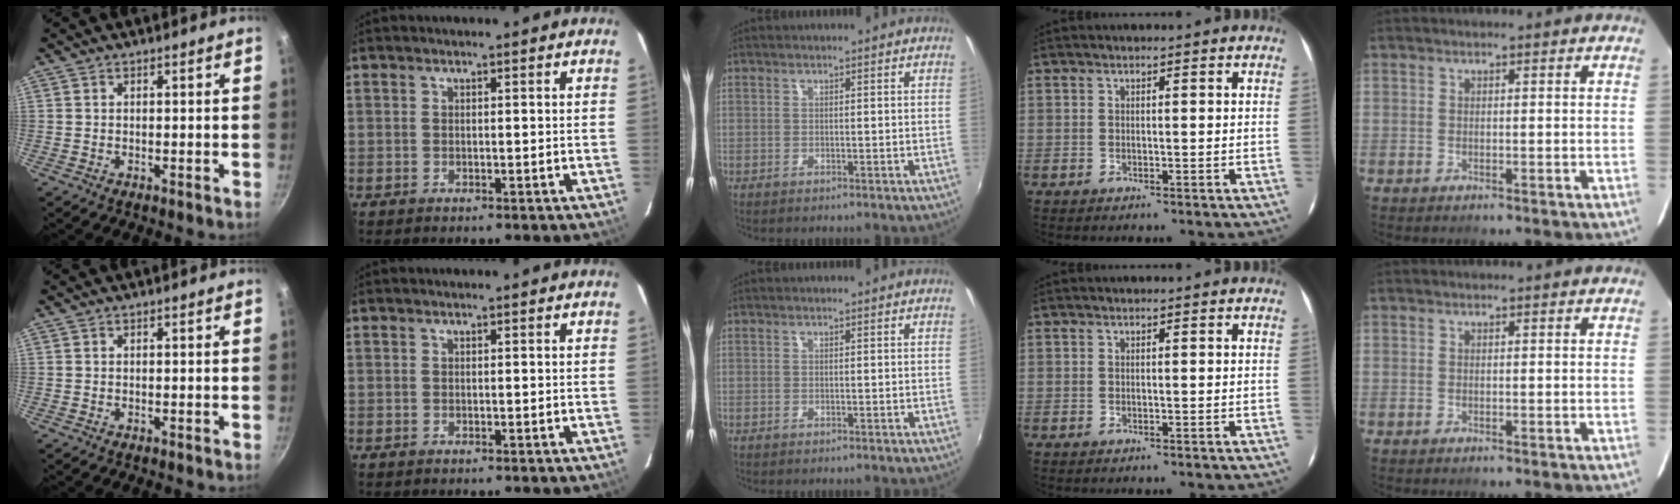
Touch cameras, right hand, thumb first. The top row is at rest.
{}